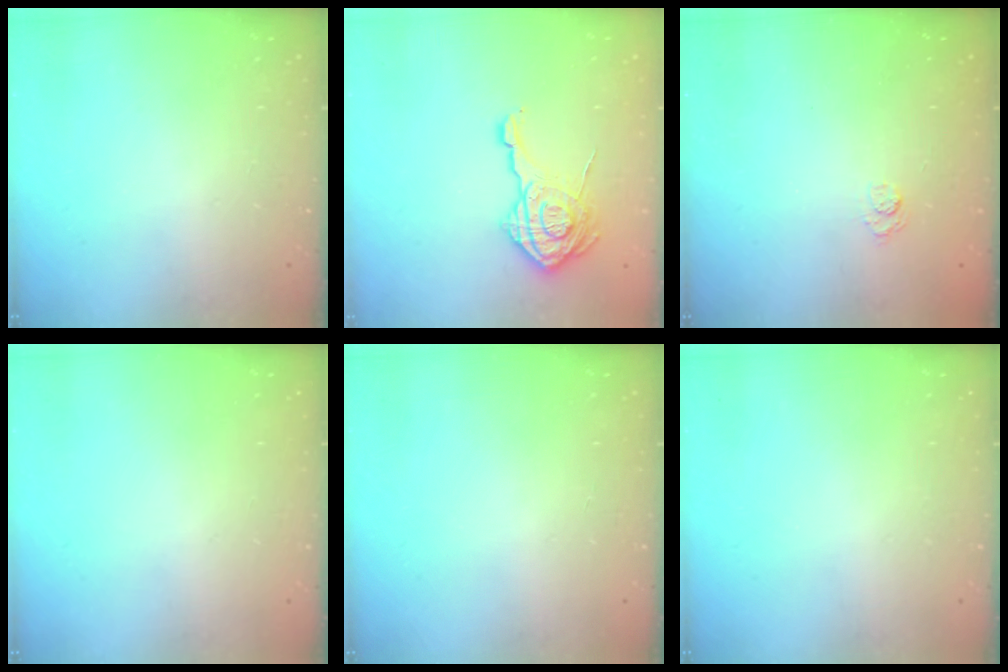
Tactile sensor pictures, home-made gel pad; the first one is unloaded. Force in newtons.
{"total": 15.5, "press": 15.4, "slide": 1.2}
{"total": 2.6, "press": 2.3, "slide": 1.3}
{"total": 0.0}
{"total": 0.0}
{"total": 0.0}